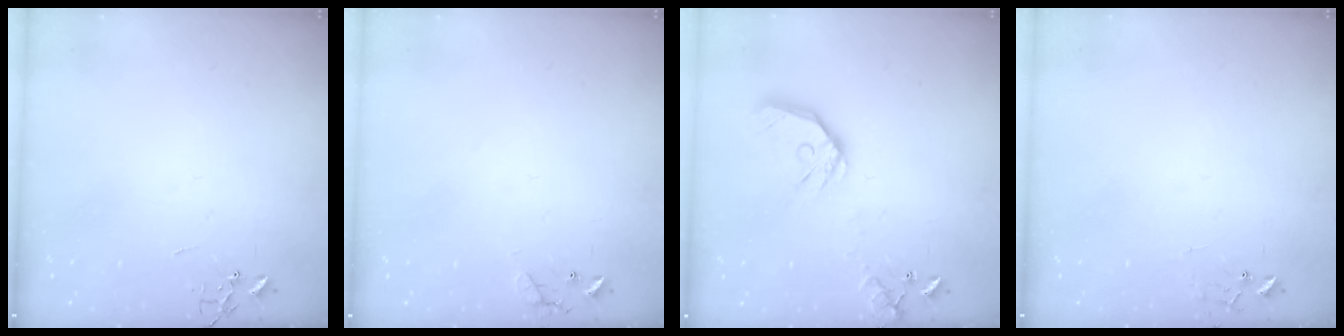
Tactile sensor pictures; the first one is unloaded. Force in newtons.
{"total": 9.1, "press": 9.0, "slide": 0.7}
{"total": 16.4, "press": 16.3, "slide": 2.4}
{"total": 6.7, "press": 6.7, "slide": 0.5}